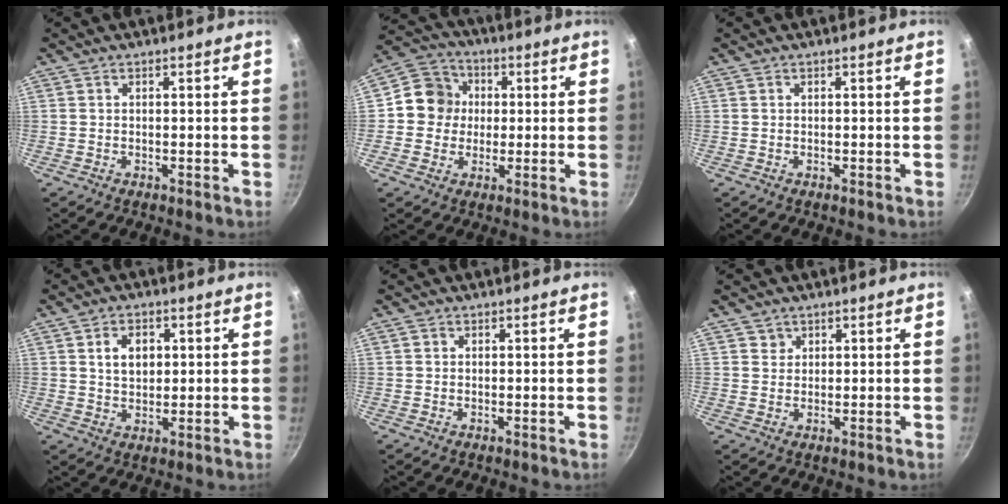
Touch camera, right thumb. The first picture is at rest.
{"total": 9.1, "force": [0.5, 8.5, 3.1], "torque": [-0.014, 0.017, -0.012]}
{"total": 0.0}
{"total": 5.7, "force": [1.5, 4.1, 3.8], "torque": [-0.045, -0.003, 0.027]}
{"total": 0.6, "force": [0.2, 0.6, 0.1], "torque": [0.001, 0.003, 0.001]}
{"total": 2.0, "force": [1.0, 1.7, 0.1], "torque": [0.017, 0.003, 0.014]}